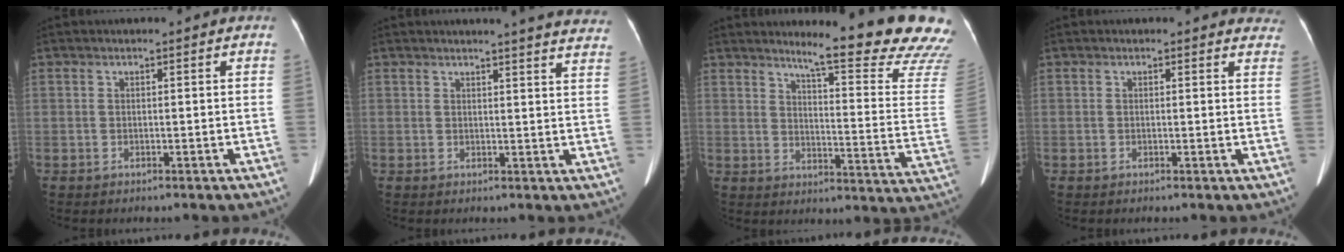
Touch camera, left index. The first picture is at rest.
{"total": 16.6, "force": [15.7, 0.9, 5.2], "torque": [-0.053, -0.059, 0.158]}
{"total": 20.2, "force": [18.2, 0.6, 8.8], "torque": [-0.109, -0.117, 0.205]}
{"total": 5.2, "force": [4.9, 1.8, 0.4], "torque": [0.025, -0.015, 0.018]}